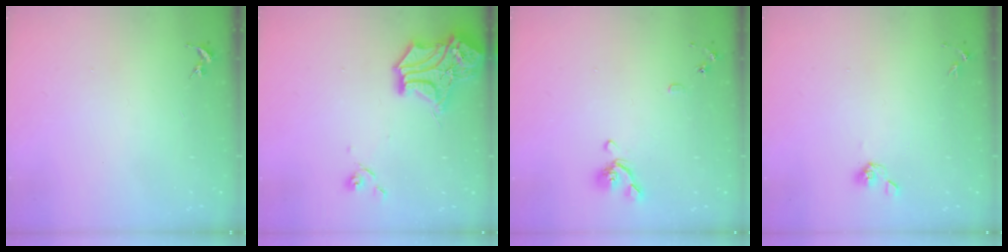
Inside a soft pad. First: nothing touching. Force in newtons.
{"total": 16.6, "press": 16.4, "slide": 2.4}
{"total": 8.8, "press": 8.7, "slide": 1.4}
{"total": 5.5, "press": 5.2, "slide": 1.8}